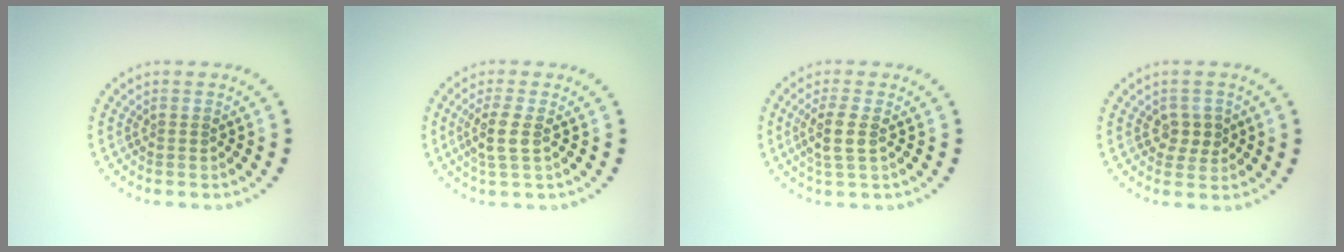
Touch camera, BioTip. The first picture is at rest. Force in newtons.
{"total": 2.4, "press": 2.0, "slide": 1.3}
{"total": 2.4, "press": 2.0, "slide": 1.3}
{"total": 2.0, "press": 1.9, "slide": 0.7}